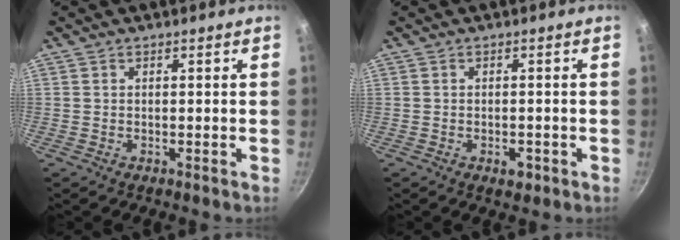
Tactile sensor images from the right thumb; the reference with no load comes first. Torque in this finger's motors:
{"motor_torque": [0.67, 0.59, 0.60, -0.48, 0.19]}